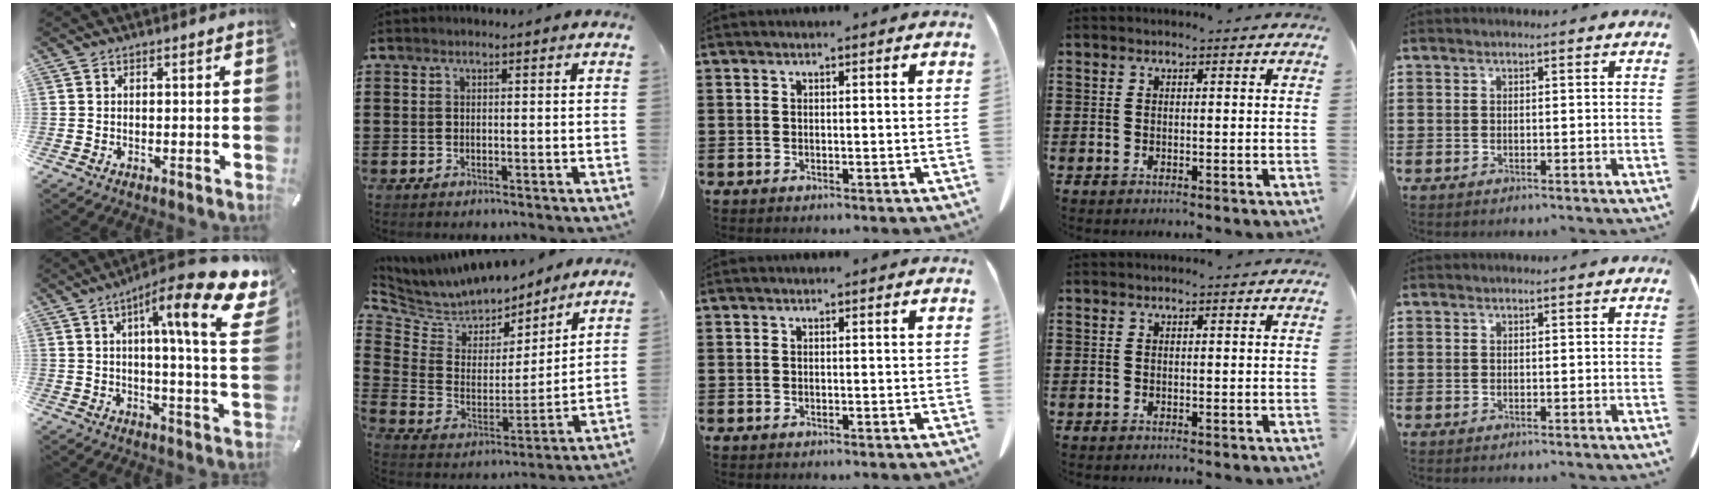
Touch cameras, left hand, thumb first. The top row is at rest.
{"thumb": {"total": 21.1, "force": [9.3, 3.7, 18.6], "torque": [-0.278, -0.058, 0.128]}, "index": {"total": 6.6, "force": [6.2, 2.3, -0.1], "torque": [-0.044, -0.049, 0.108]}}